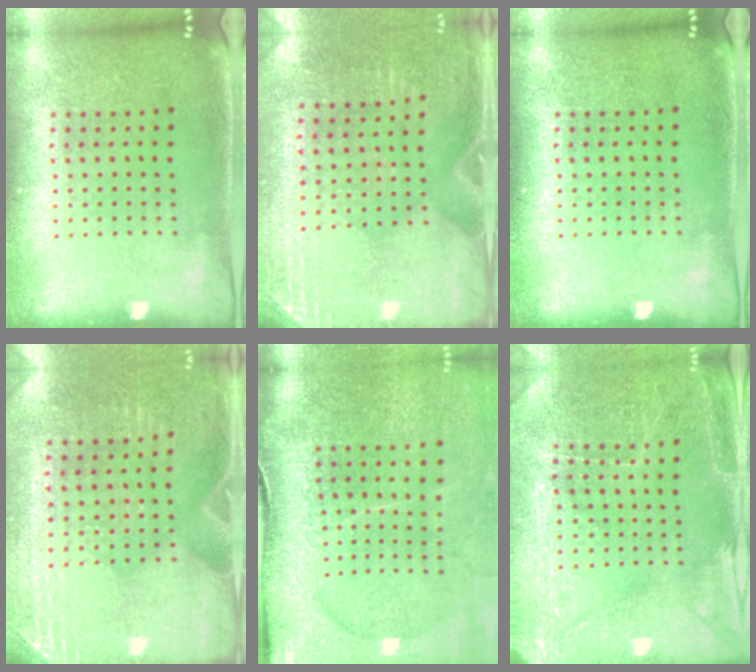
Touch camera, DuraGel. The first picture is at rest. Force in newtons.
{"total": 2.8, "press": 2.5, "slide": 1.3}
{"total": 0.0}
{"total": 3.0, "press": 2.8, "slide": 1.0}
{"total": 4.6, "press": 3.7, "slide": 2.8}
{"total": 2.9, "press": 2.9, "slide": 0.3}